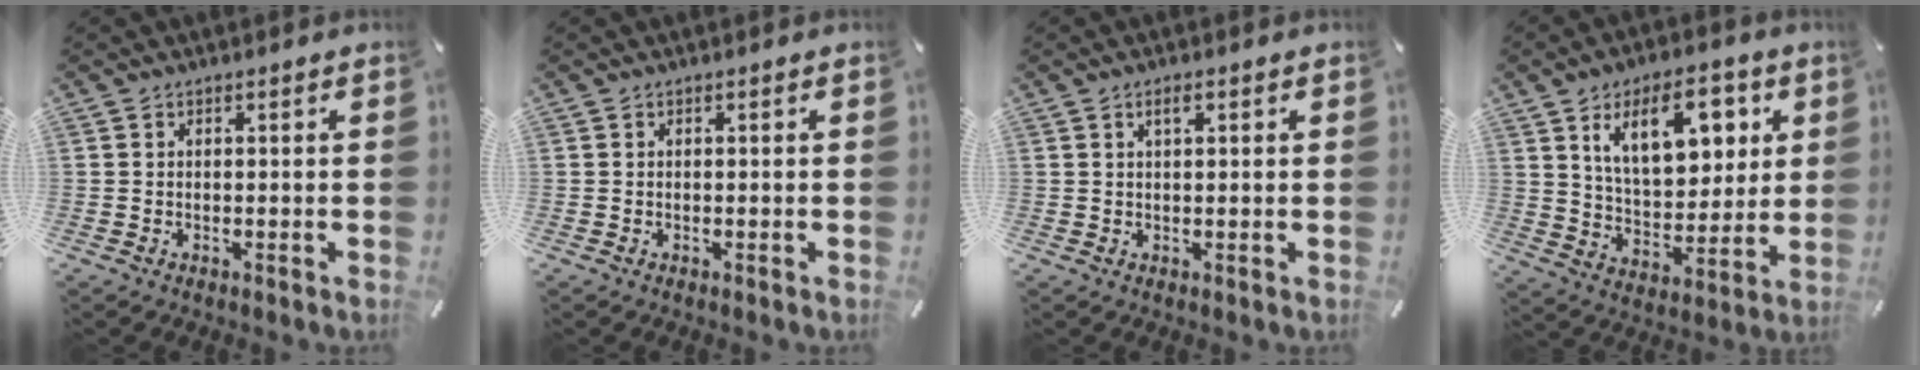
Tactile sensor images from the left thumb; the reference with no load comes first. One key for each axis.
{"total": 0.0}
{"total": 2.2, "fx": 1.0, "fy": 0.7, "fz": 1.8, "tx": -0.038, "ty": 0.004, "tz": 0.015}
{"total": 15.9, "fx": 7.5, "fy": 8.8, "fz": 10.9, "tx": -0.177, "ty": -0.010, "tz": 0.131}